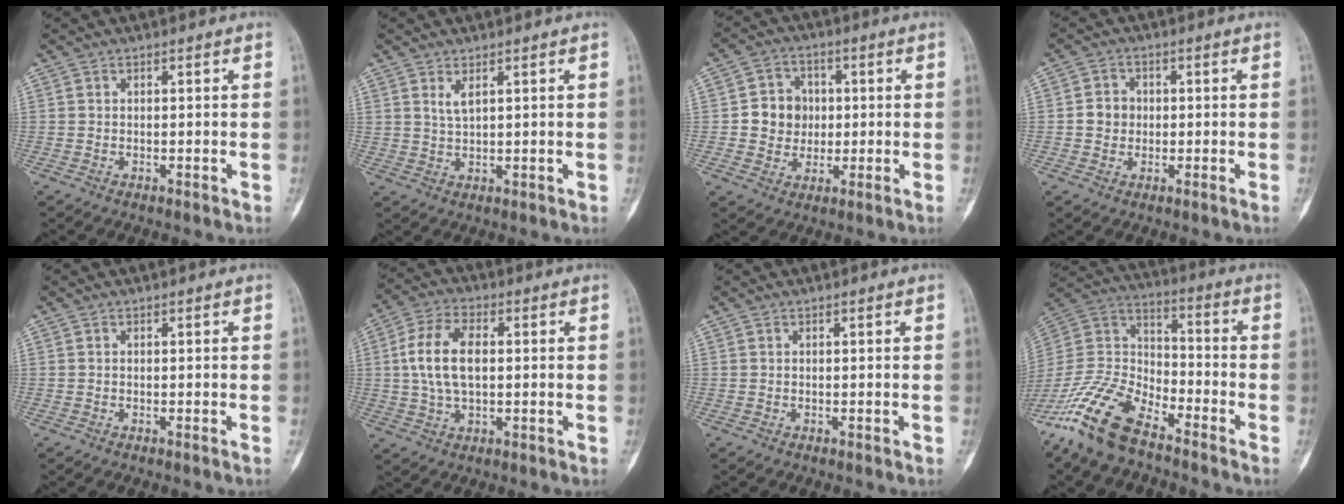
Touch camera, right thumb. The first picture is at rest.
{"total": 2.4, "force": [1.4, 0.8, 1.8], "torque": [-0.036, -0.009, 0.033]}
{"total": 7.7, "force": [0.2, 7.0, 3.2], "torque": [-0.016, 0.008, -0.001]}
{"total": 3.5, "force": [-0.2, 3.1, 1.7], "torque": [-0.017, 0.009, -0.009]}
{"total": 0.0}
{"total": 10.7, "force": [1.0, 6.0, 8.8], "torque": [-0.171, 0.014, 0.020]}
{"total": 0.0}
{"total": 15.8, "force": [-11.5, 6.1, 9.0], "torque": [-0.179, 0.059, -0.228]}